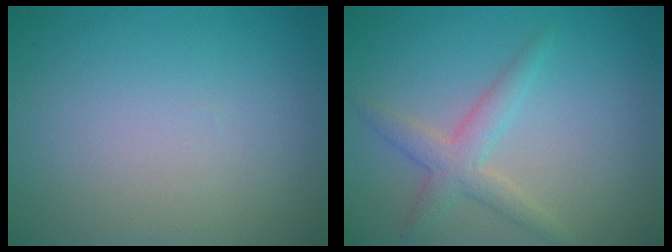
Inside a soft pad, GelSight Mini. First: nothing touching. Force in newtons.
{"total": 2.7, "press": 2.7, "slide": 0.0}